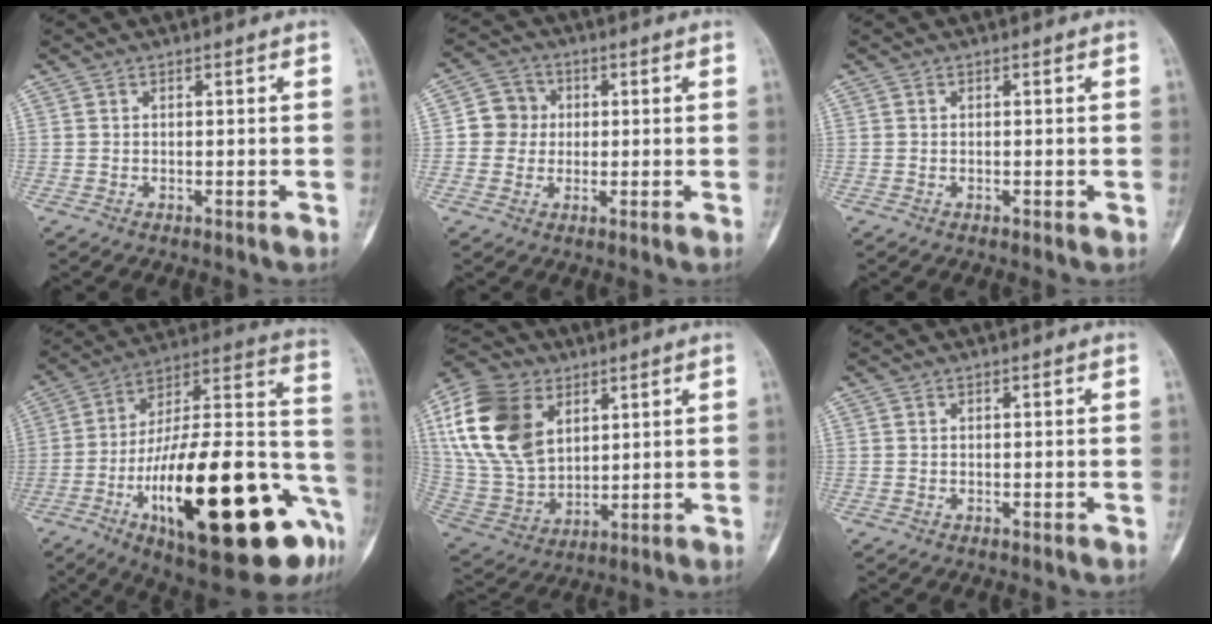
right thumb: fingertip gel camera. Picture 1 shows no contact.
{"total": 5.8, "force": [0.3, 5.5, 1.6], "torque": [0.003, 0.010, -0.004]}
{"total": 0.5, "force": [-0.1, 0.3, 0.4], "torque": [-0.007, -0.001, -0.002]}
{"total": 33.8, "force": [-11.9, 9.8, 30.1], "torque": [-0.417, 0.034, -0.173]}
{"total": 20.2, "force": [7.0, 13.6, 13.2], "torque": [-0.256, -0.016, 0.137]}
{"total": 0.0}